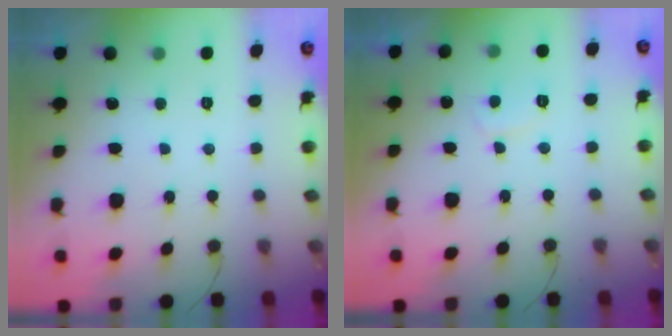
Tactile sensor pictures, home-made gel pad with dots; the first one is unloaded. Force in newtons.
{"total": 3.7, "press": 3.6, "slide": 0.7}